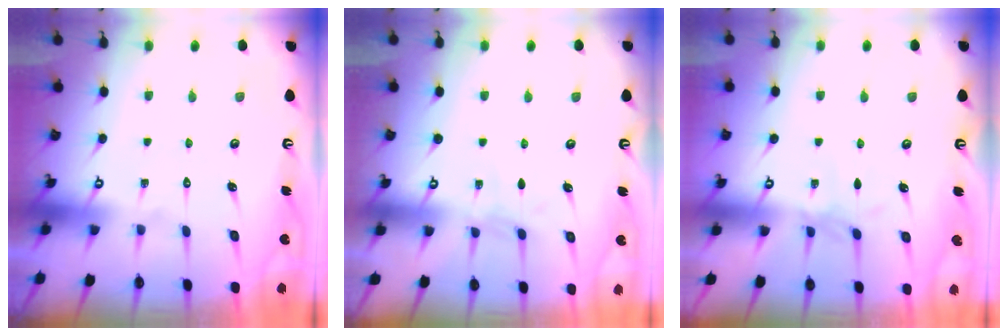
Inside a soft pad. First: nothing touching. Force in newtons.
{"total": 3.6, "press": 3.6, "slide": 0.4}
{"total": 2.3, "press": 2.3, "slide": 0.5}